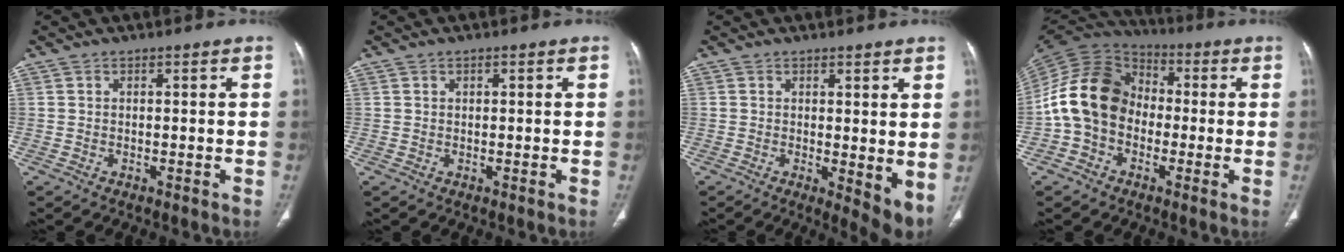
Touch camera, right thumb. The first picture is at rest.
{"total": 0.5, "force": [0.2, 0.4, 0.3], "torque": [-0.002, 0.000, 0.003]}
{"total": 6.3, "force": [0.5, 2.4, 5.8], "torque": [-0.073, -0.018, 0.014]}
{"total": 14.6, "force": [-2.0, 11.6, 8.6], "torque": [-0.150, 0.039, -0.053]}